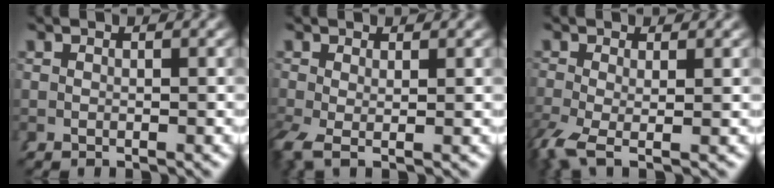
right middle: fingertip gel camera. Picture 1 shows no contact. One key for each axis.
{"total": 1.7, "fx": -0.5, "fy": 0.6, "fz": 1.5, "tx": -0.046, "ty": -0.019, "tz": 0.002}
{"total": 3.0, "fx": -1.7, "fy": 1.0, "fz": 2.3, "tx": -0.066, "ty": -0.029, "tz": -0.012}